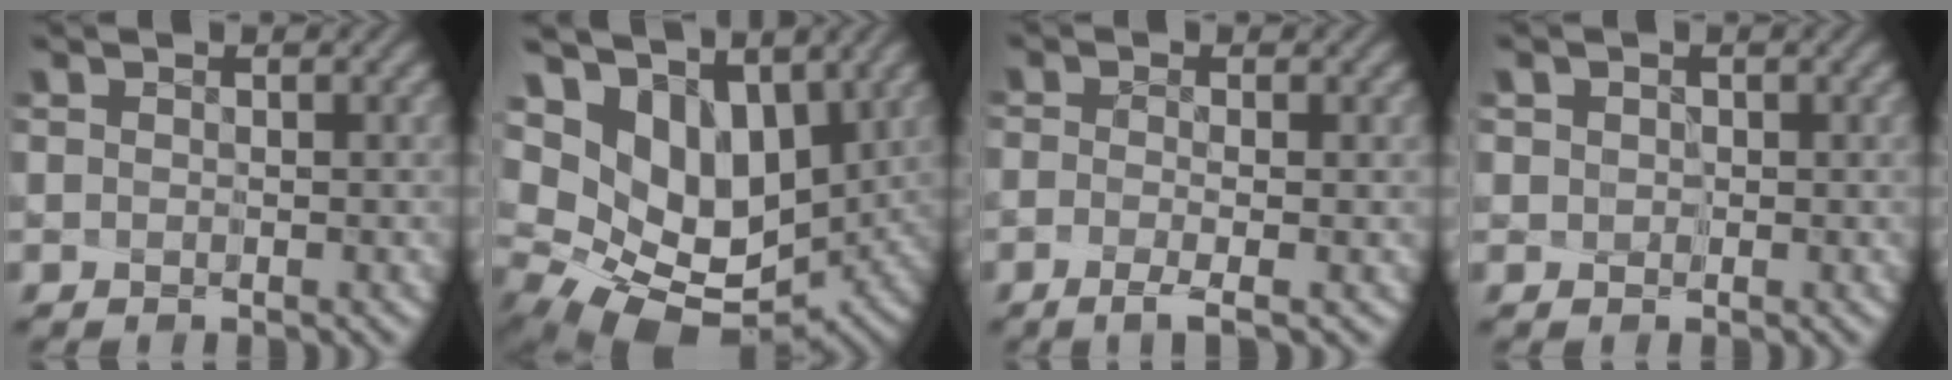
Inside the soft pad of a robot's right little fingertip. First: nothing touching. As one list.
[{"total": 11.5, "force": [3.7, 8.0, 7.4], "torque": [-0.159, 0.001, 0.083]}, {"total": 2.3, "force": [-1.7, -0.7, 1.4], "torque": [-0.026, -0.025, -0.018]}, {"total": 0.8, "force": [0.1, 0.7, 0.4], "torque": [-0.010, 0.002, -0.001]}]